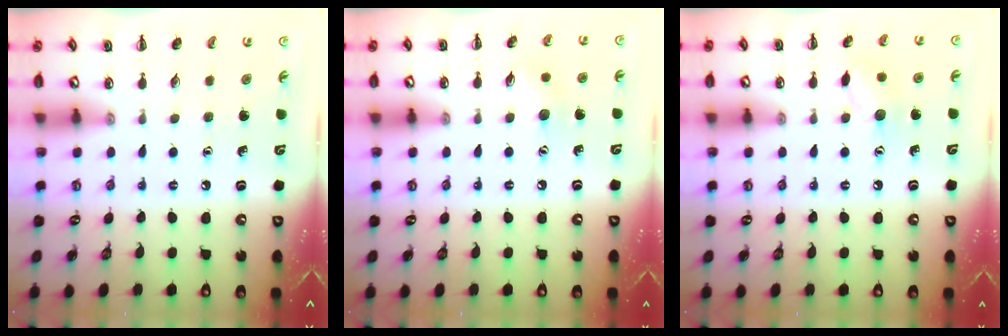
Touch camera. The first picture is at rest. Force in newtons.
{"total": 5.8, "press": 5.8, "slide": 0.8}
{"total": 7.9, "press": 7.9, "slide": 1.0}